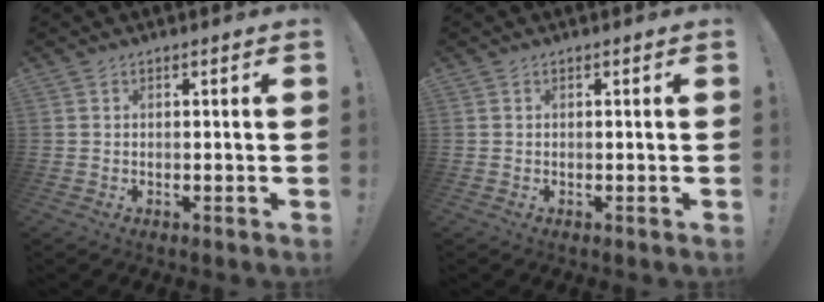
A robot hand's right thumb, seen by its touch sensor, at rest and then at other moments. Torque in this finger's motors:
{"motor_torque": [-0.25, 0.38, -0.03, 0.08, 0.00]}